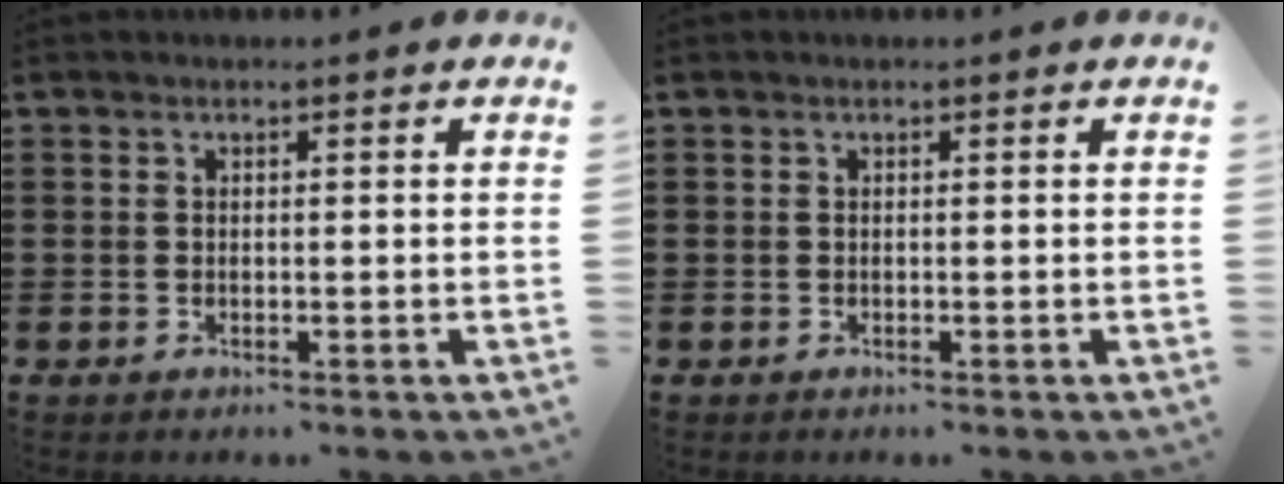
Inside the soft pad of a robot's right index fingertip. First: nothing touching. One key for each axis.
{"total": 0.0}